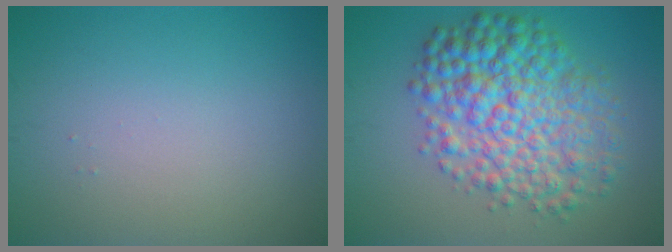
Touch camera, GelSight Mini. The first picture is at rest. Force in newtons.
{"total": 8.4, "press": 8.4, "slide": 0.1}